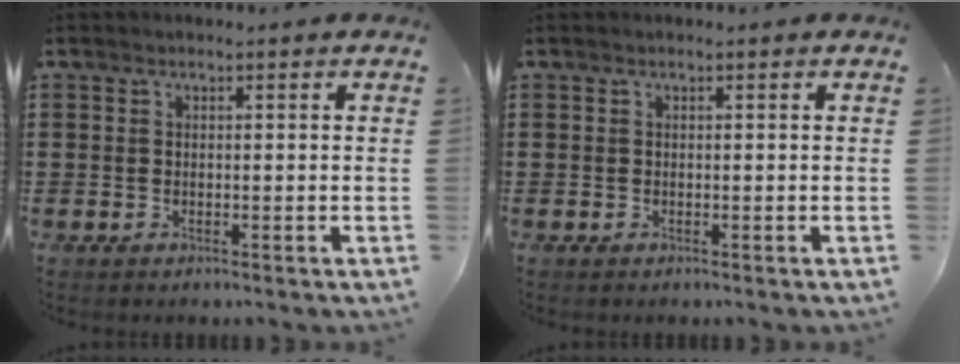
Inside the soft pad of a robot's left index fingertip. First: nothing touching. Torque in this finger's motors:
{"motor_torque": [0.00, 0.00, 0.00, 0.00]}